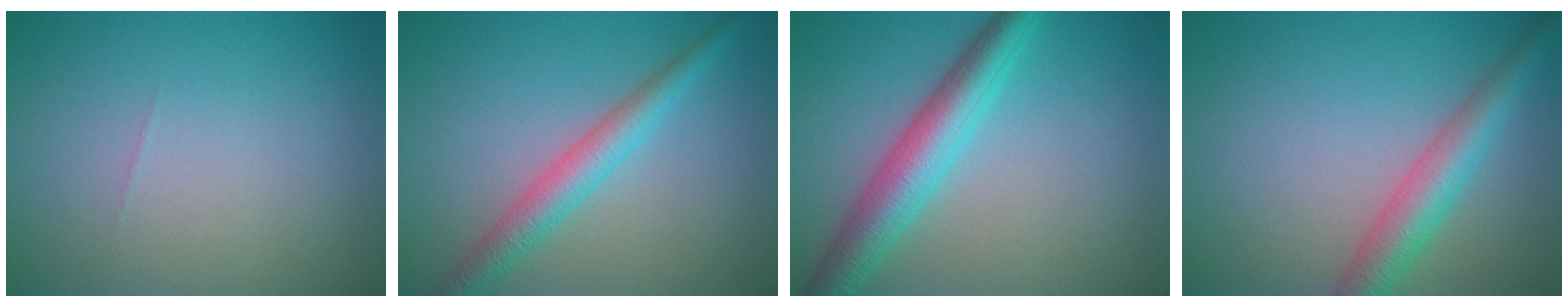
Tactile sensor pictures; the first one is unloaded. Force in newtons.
{"total": 3.6, "press": 3.6, "slide": 0.0}
{"total": 5.6, "press": 5.6, "slide": 0.0}
{"total": 4.5, "press": 4.5, "slide": 0.2}